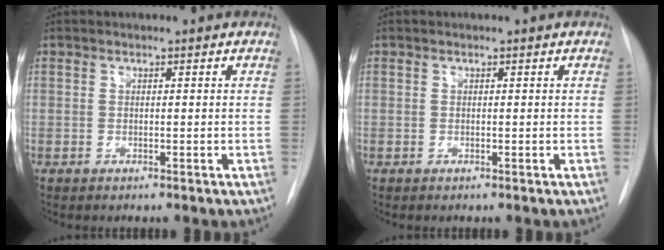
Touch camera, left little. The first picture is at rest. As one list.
[{"total": 0.0}]